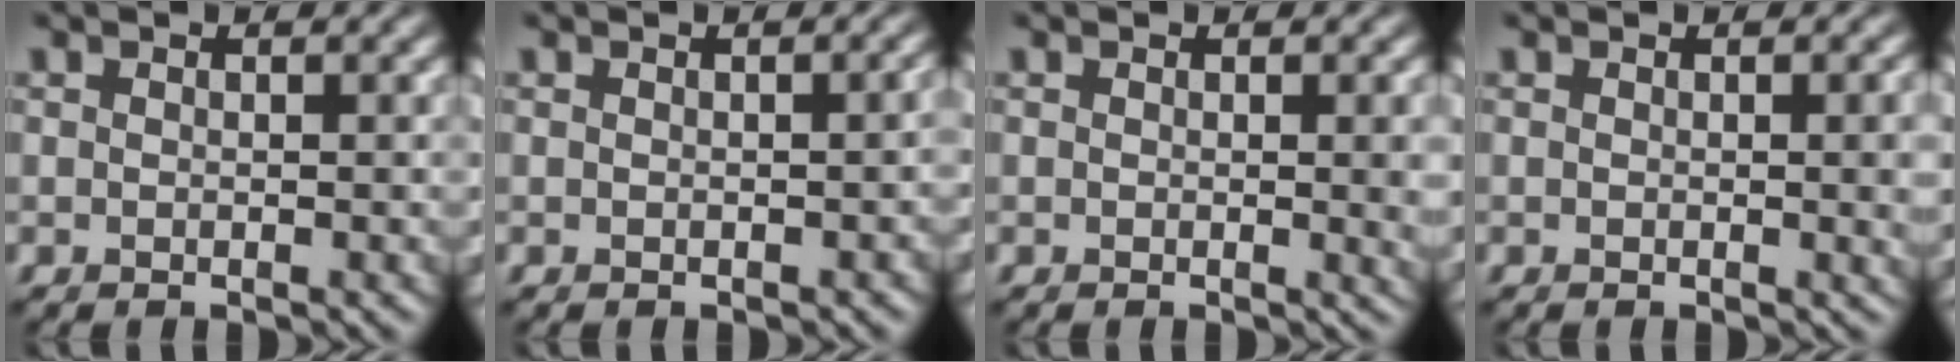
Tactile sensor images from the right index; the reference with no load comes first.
{"total": 1.3, "force": [-0.3, 0.4, 1.2], "torque": [-0.014, 0.000, -0.001]}
{"total": 2.6, "force": [0.1, 0.6, 2.5], "torque": [-0.026, -0.002, 0.000]}
{"total": 2.8, "force": [0.1, 0.8, 2.7], "torque": [-0.029, 0.001, -0.001]}